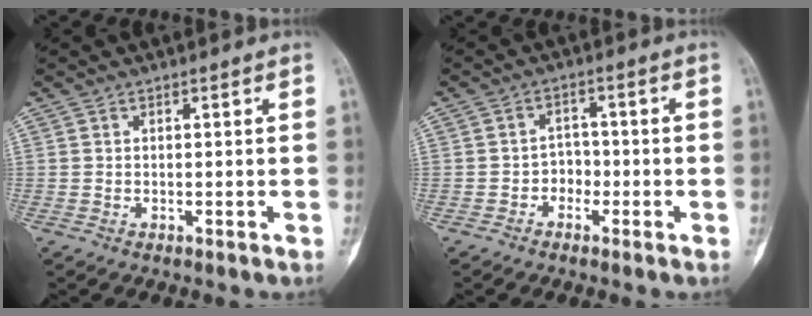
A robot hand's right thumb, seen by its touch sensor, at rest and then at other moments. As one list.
[{"total": 3.1, "force": [-1.3, 2.6, 1.2], "torque": [0.006, 0.015, -0.029]}]